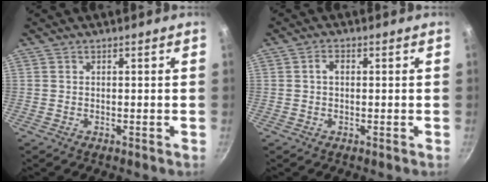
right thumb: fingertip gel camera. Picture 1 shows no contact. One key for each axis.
{"total": 2.0, "fx": 0.2, "fy": 1.4, "fz": 1.4, "tx": -0.020, "ty": 0.007, "tz": 0.001}